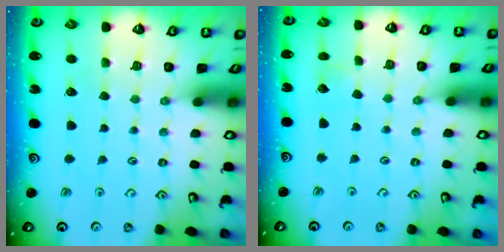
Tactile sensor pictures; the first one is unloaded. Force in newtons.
{"total": 2.7, "press": 2.7, "slide": 0.3}